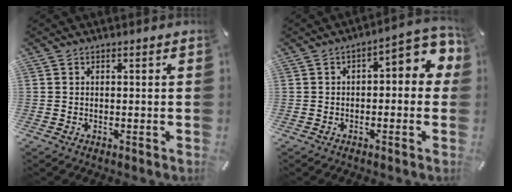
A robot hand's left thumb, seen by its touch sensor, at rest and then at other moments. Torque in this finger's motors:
{"motor_torque": [0.20, 0.20, 0.40, 0.56, 0.07]}